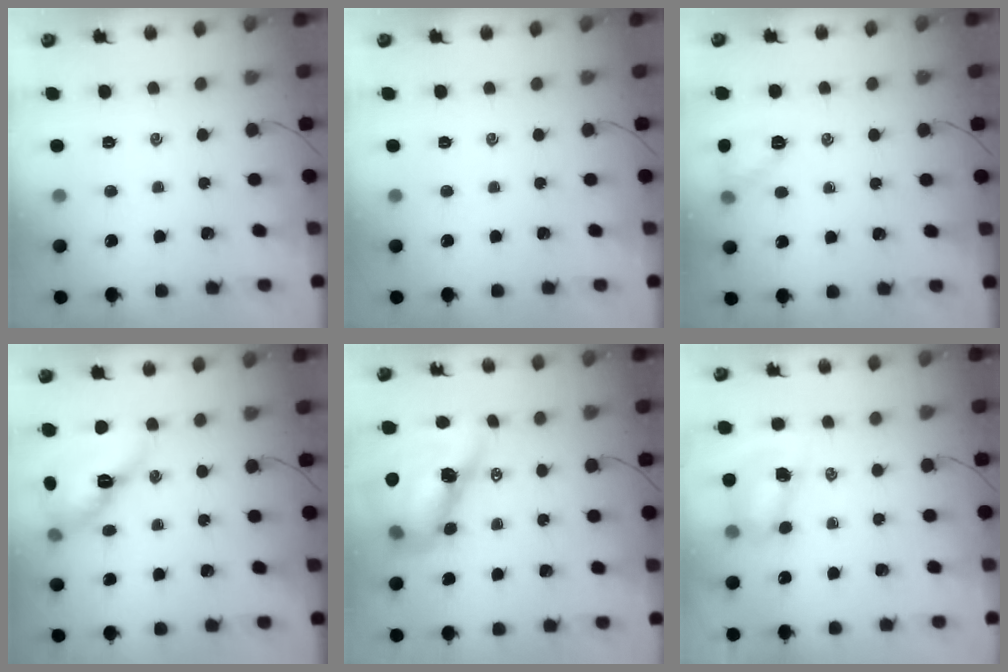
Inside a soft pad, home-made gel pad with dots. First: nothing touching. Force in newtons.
{"total": 0.0}
{"total": 8.0, "press": 7.9, "slide": 0.9}
{"total": 14.4, "press": 14.1, "slide": 3.1}
{"total": 15.0, "press": 14.3, "slide": 4.4}
{"total": 8.4, "press": 8.3, "slide": 1.2}